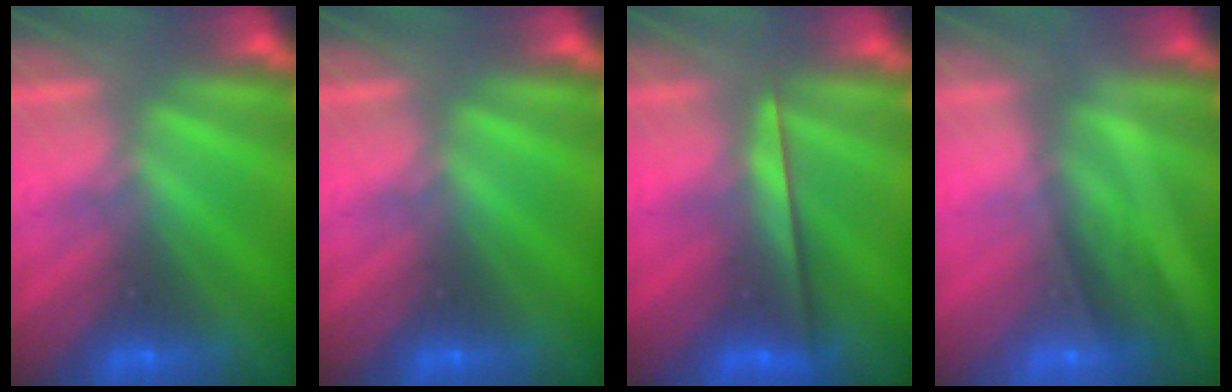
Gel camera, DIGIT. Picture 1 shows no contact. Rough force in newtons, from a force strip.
{"total": 0.0}
{"total": 2.4}
{"total": 2.1}